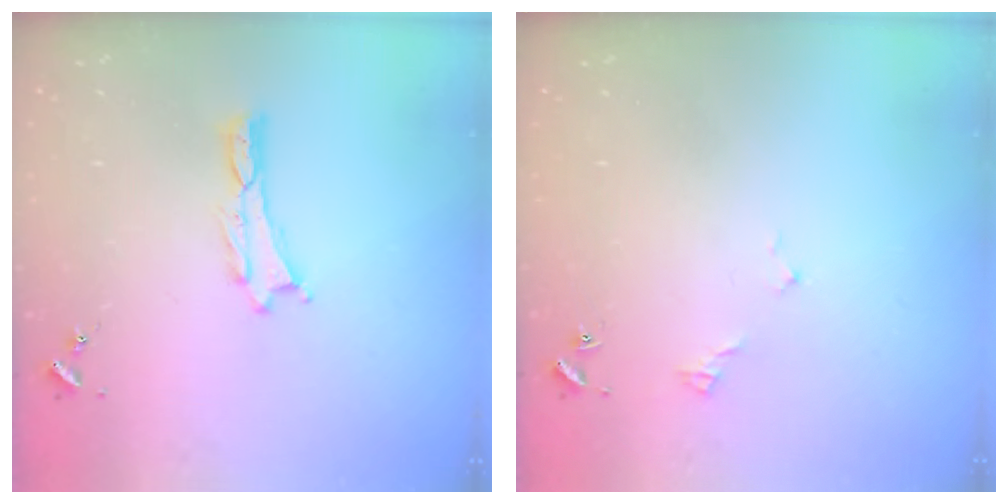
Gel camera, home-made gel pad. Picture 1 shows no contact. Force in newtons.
{"total": 2.9, "press": 2.9, "slide": 0.3}